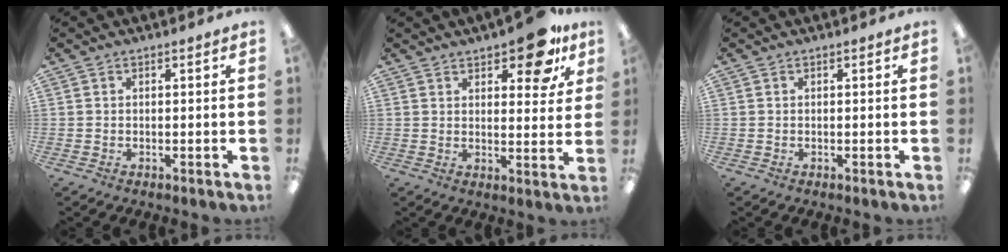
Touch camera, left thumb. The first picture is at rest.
{"total": 10.9, "force": [7.4, 4.2, 6.8], "torque": [-0.077, -0.037, 0.121]}
{"total": 0.0}